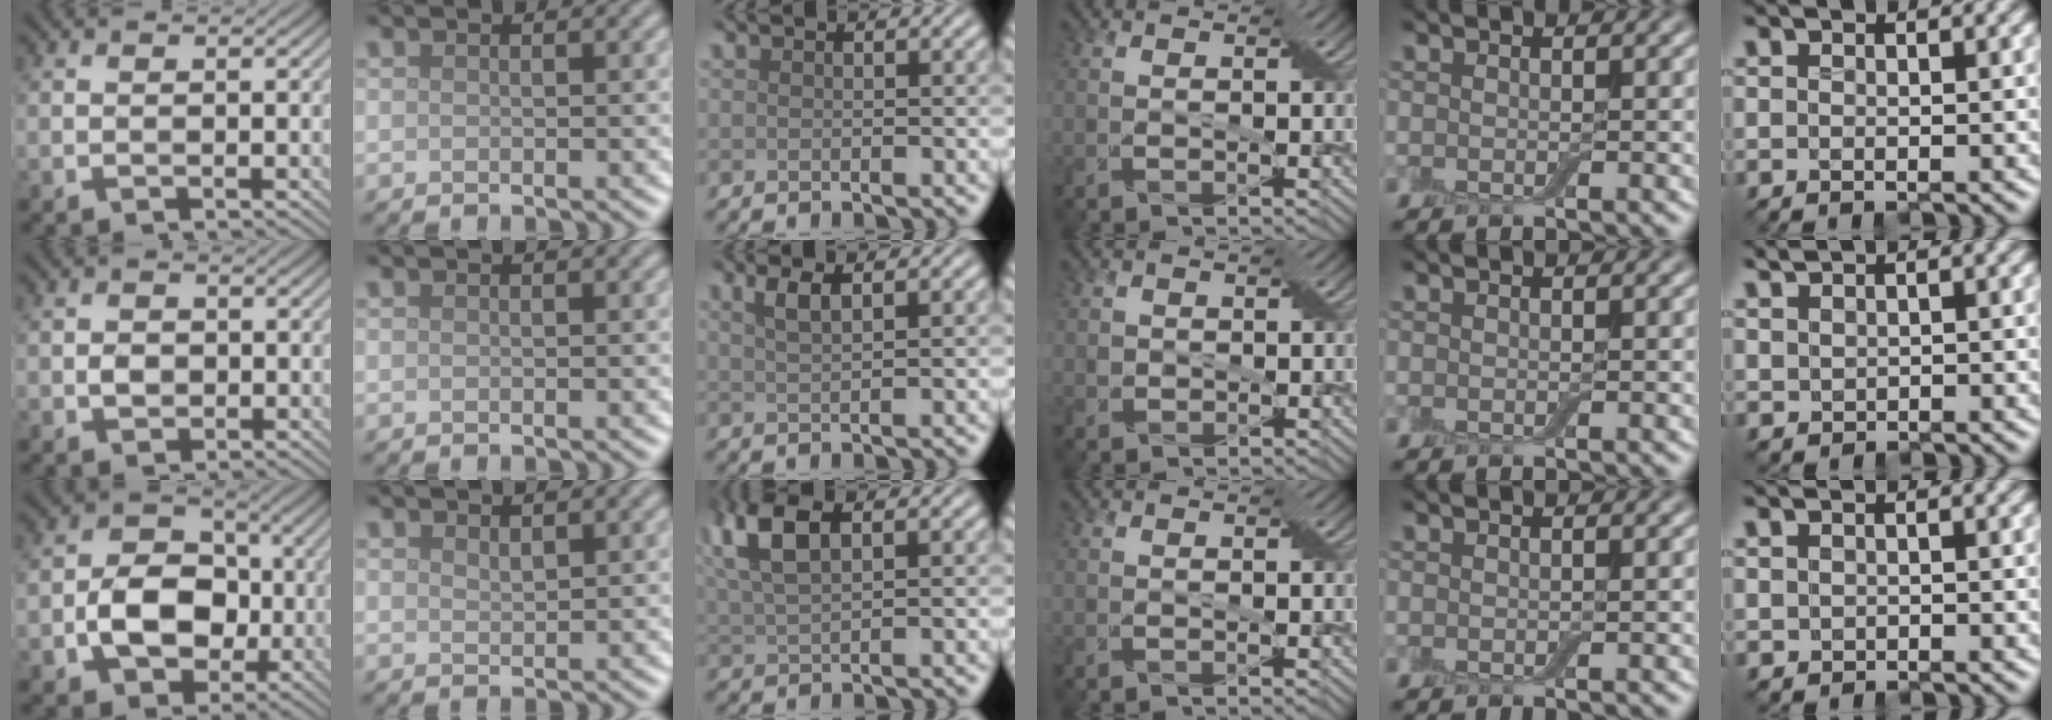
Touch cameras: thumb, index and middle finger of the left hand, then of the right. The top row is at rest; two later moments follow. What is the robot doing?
{"motion": "cut", "object": "cling film"}